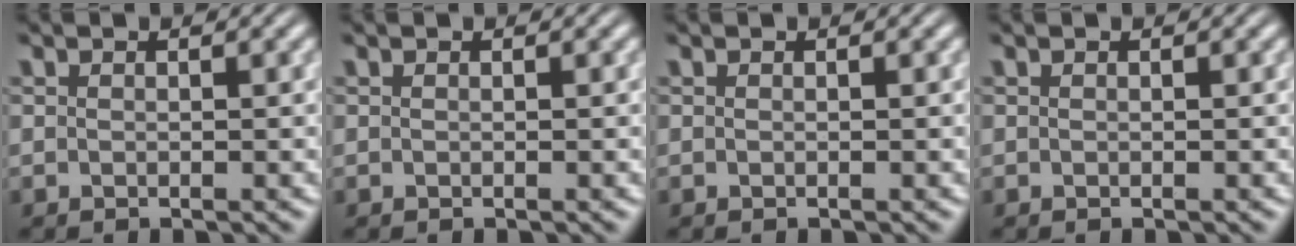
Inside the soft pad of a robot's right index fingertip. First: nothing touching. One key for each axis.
{"total": 0.0}
{"total": 0.0}
{"total": 0.0}